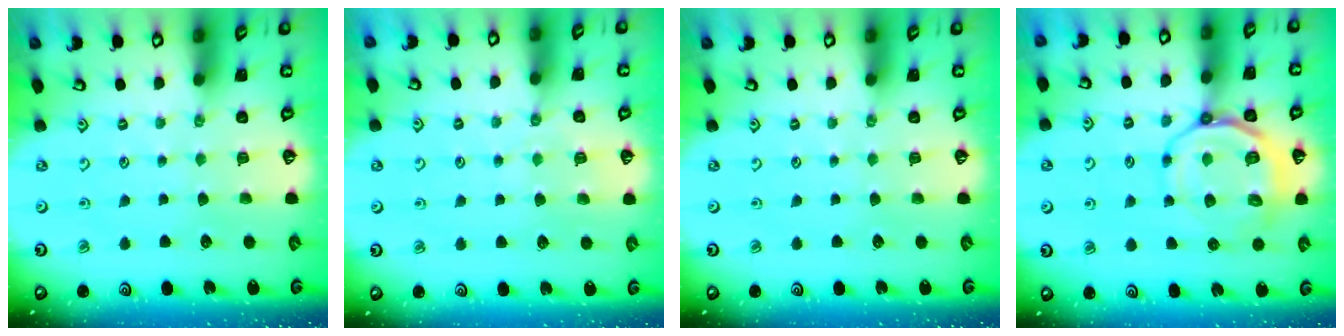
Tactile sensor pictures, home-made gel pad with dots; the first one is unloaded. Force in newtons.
{"total": 2.5, "press": 2.5, "slide": 0.4}
{"total": 0.0}
{"total": 11.5, "press": 11.2, "slide": 2.6}